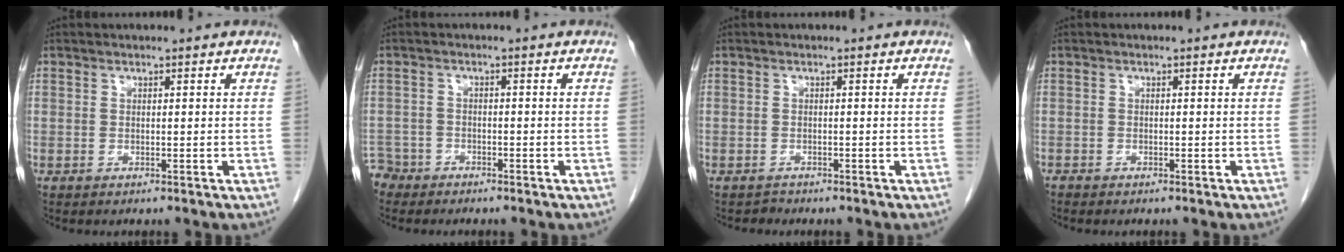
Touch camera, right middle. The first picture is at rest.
{"total": 3.6, "force": [-3.1, 1.7, -0.6], "torque": [0.009, 0.001, -0.065]}
{"total": 0.6, "force": [-0.5, 0.1, -0.4], "torque": [0.001, -0.004, -0.010]}
{"total": 0.5, "force": [-0.5, 0.1, 0.0], "torque": [-0.008, -0.002, -0.014]}